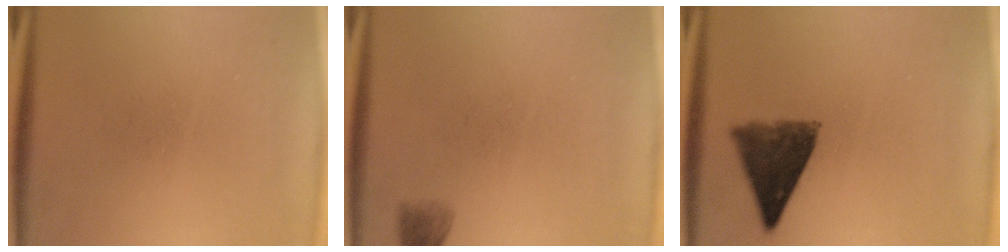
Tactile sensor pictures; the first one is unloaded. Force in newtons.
{"total": 2.2}
{"total": 8.6}